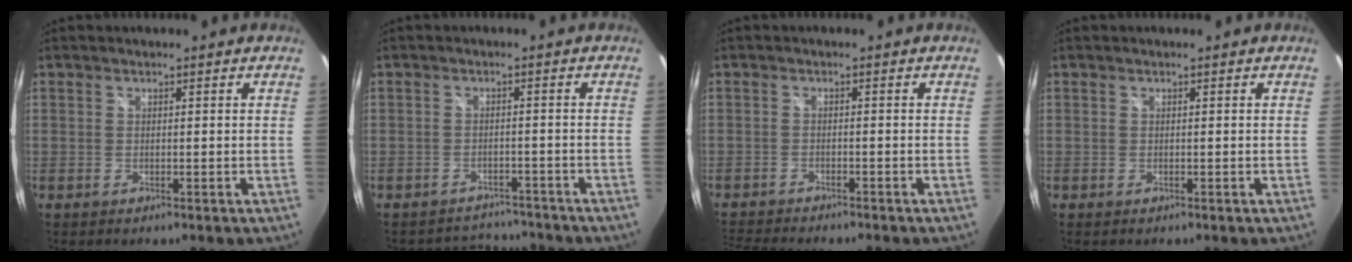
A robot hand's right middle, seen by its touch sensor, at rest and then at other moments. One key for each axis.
{"total": 4.7, "fx": -4.5, "fy": 1.4, "fz": -0.5, "tx": 0.005, "ty": 0.019, "tz": -0.067}
{"total": 6.9, "fx": -6.4, "fy": 0.7, "fz": 2.5, "tx": -0.069, "ty": -0.017, "tz": -0.108}
{"total": 0.6, "fx": 0.5, "fy": -0.1, "fz": -0.2, "tx": 0.004, "ty": 0.000, "tz": 0.008}